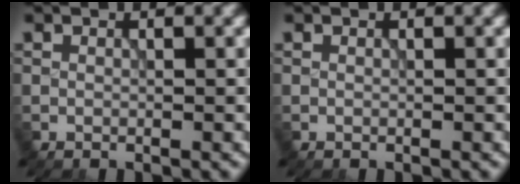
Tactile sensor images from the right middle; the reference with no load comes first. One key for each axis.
{"total": 0.0}